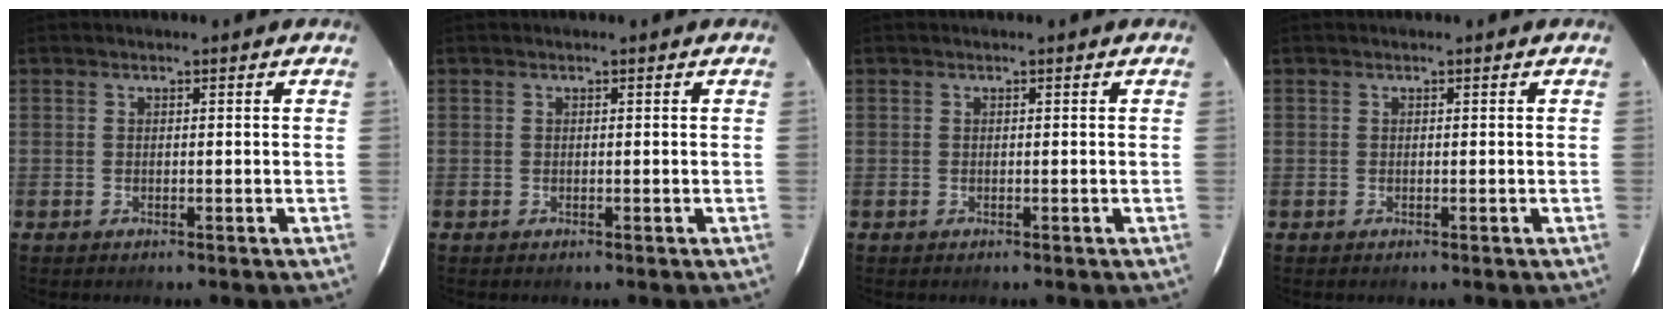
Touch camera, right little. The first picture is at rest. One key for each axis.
{"total": 0.0}
{"total": 0.0}
{"total": 0.0}